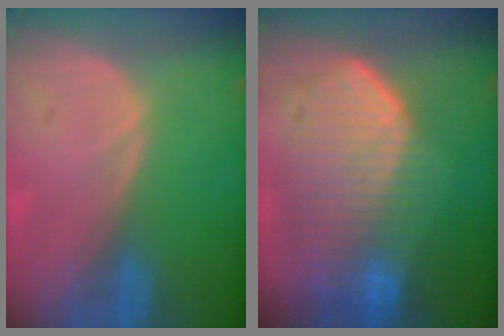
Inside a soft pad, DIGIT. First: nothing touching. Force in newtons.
{"total": 10.8, "press": 9.5, "slide": 5.2}